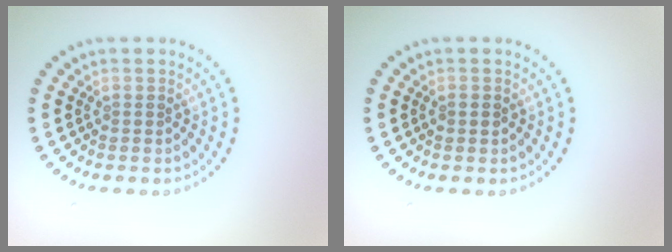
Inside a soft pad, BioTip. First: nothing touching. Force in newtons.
{"total": 0.9, "press": 0.9, "slide": 0.1}